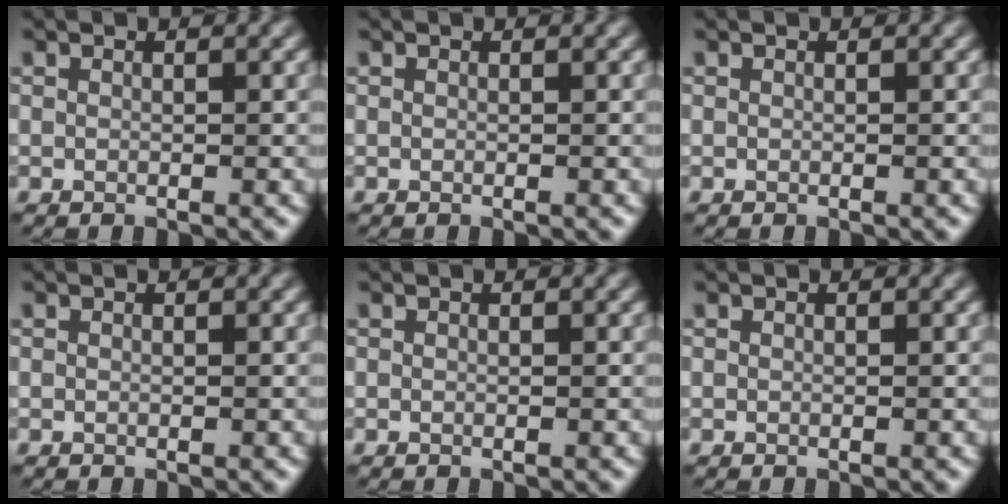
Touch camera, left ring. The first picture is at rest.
{"total": 0.0}
{"total": 0.0}
{"total": 0.0}
{"total": 0.0}
{"total": 0.0}